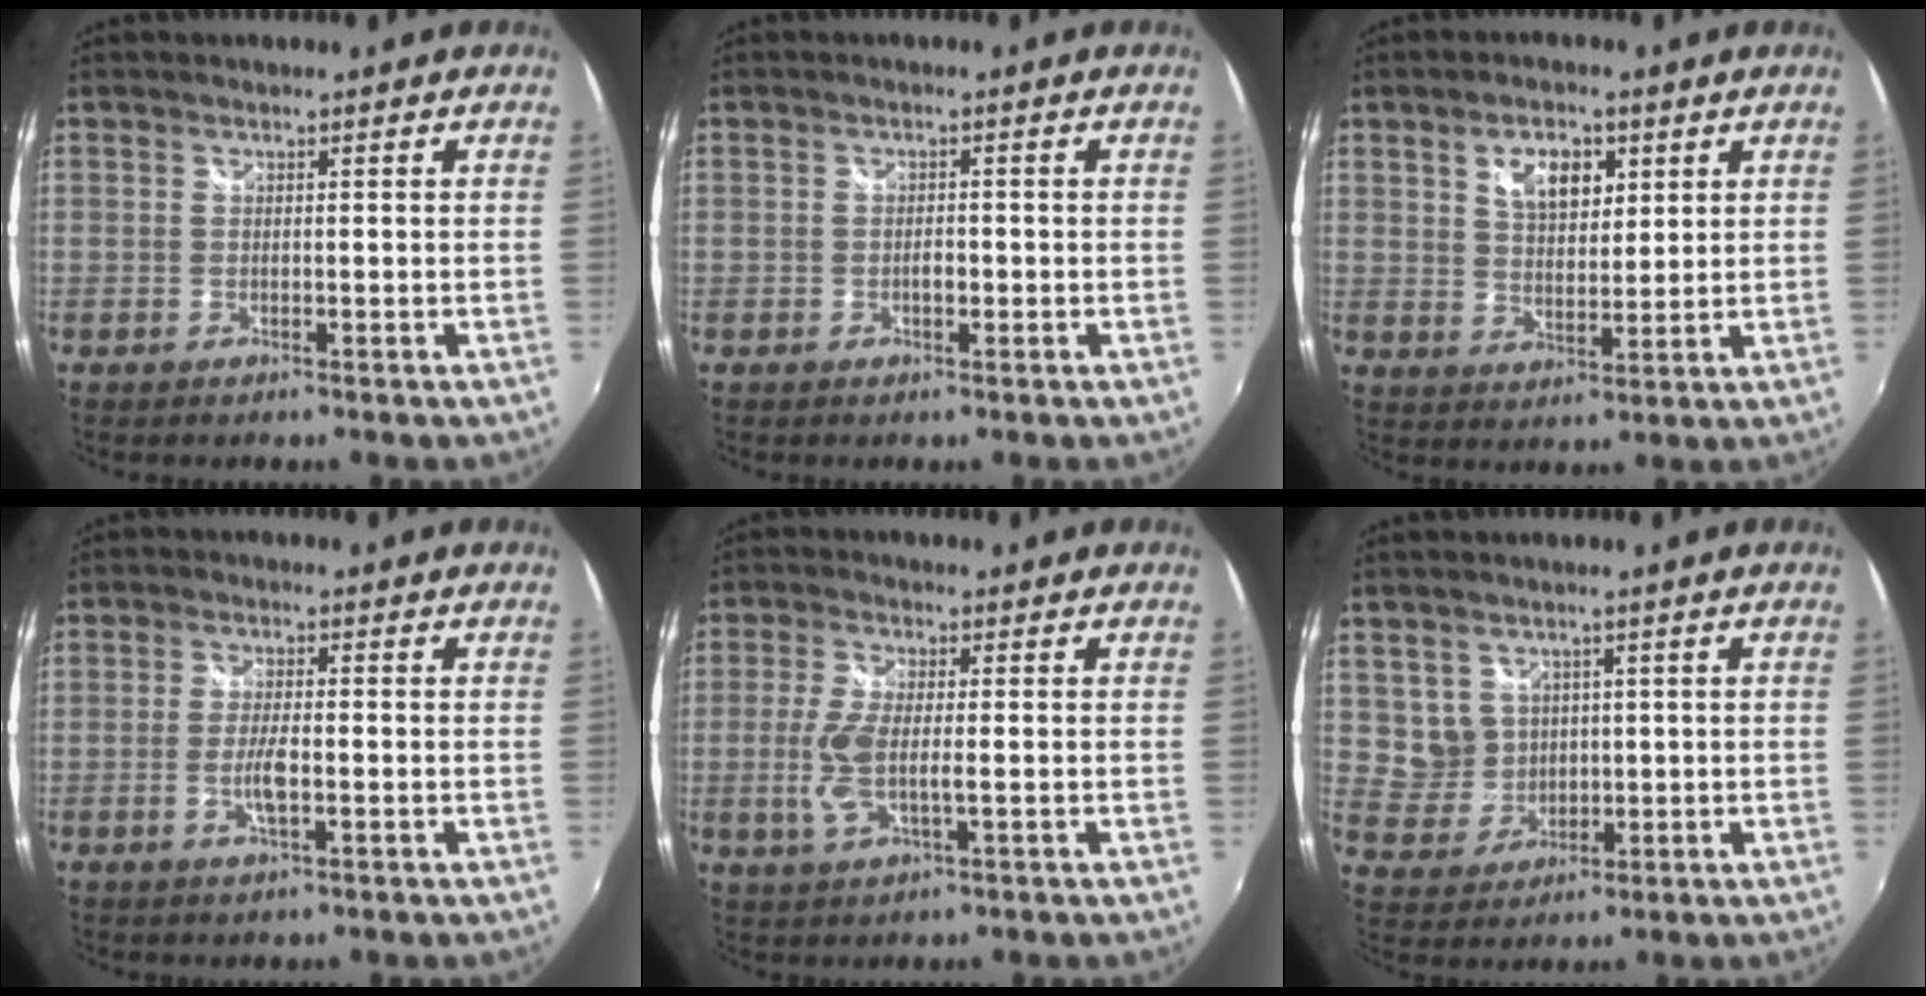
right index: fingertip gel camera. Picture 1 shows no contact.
{"total": 1.6, "force": [-0.5, 1.0, 1.1], "torque": [-0.020, 0.001, -0.009]}
{"total": 7.0, "force": [3.3, 4.0, 4.8], "torque": [-0.078, 0.009, 0.059]}
{"total": 4.0, "force": [-1.2, 1.0, 3.6], "torque": [-0.074, -0.003, -0.024]}
{"total": 6.8, "force": [-1.0, 2.1, 6.4], "torque": [-0.138, -0.006, -0.020]}
{"total": 5.8, "force": [1.9, 5.3, 1.2], "torque": [-0.024, 0.005, 0.049]}